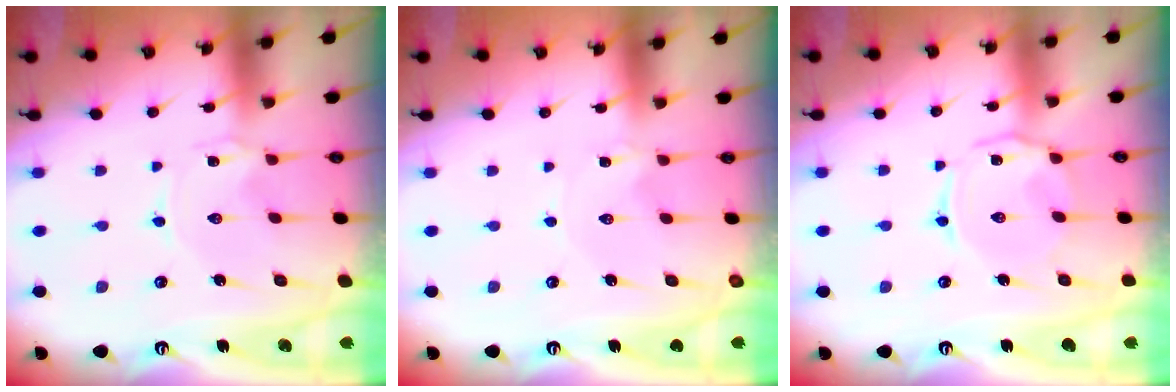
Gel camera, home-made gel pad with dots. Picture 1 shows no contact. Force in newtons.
{"total": 0.0}
{"total": 5.0, "press": 5.0, "slide": 0.5}